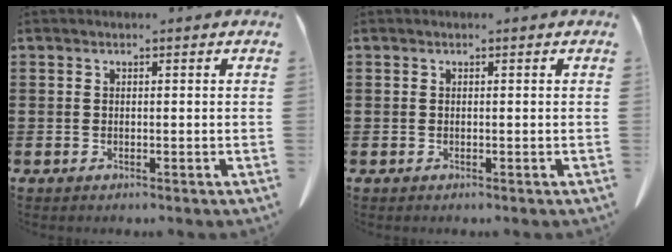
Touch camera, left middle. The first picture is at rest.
{"total": 0.0}